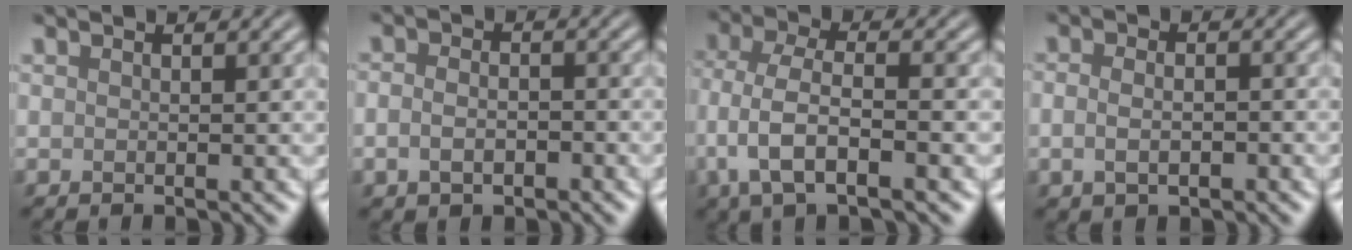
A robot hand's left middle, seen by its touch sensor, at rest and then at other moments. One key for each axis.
{"total": 2.8, "fx": -1.0, "fy": 1.9, "fz": 1.8, "tx": -0.024, "ty": -0.001, "tz": -0.025}
{"total": 5.9, "fx": -2.3, "fy": 2.5, "fz": 4.9, "tx": -0.104, "ty": 0.000, "tz": -0.050}
{"total": 3.2, "fx": -0.7, "fy": 2.1, "fz": 2.3, "tx": -0.030, "ty": 0.003, "tz": -0.015}